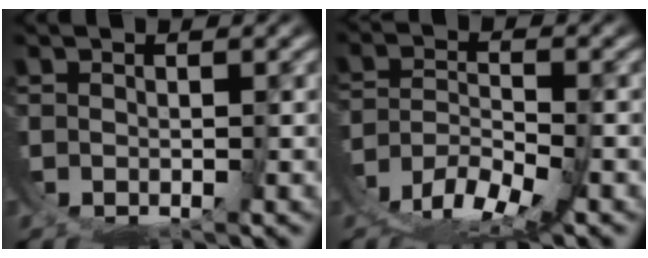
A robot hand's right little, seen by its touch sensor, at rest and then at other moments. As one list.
[{"total": 5.8, "force": [-2.8, 3.1, 4.1], "torque": [-0.062, -0.015, -0.051]}]